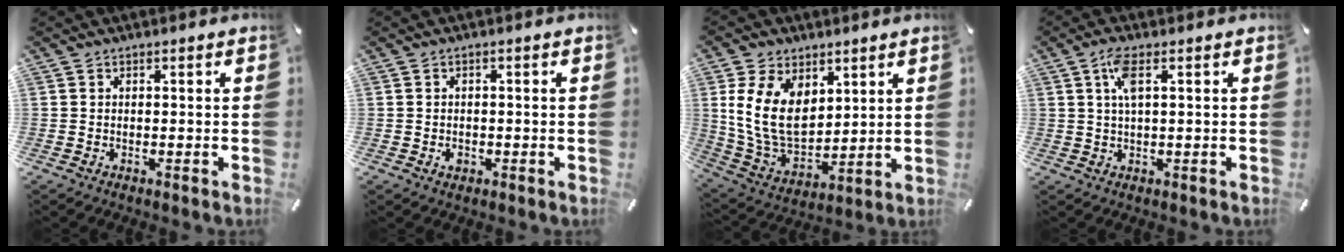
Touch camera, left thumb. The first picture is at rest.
{"total": 1.7, "force": [-0.5, 1.3, 1.1], "torque": [-0.020, 0.003, -0.010]}
{"total": 14.6, "force": [4.1, 10.5, 9.2], "torque": [-0.199, -0.020, 0.078]}
{"total": 5.1, "force": [1.7, 1.4, 4.6], "torque": [-0.098, 0.005, 0.027]}